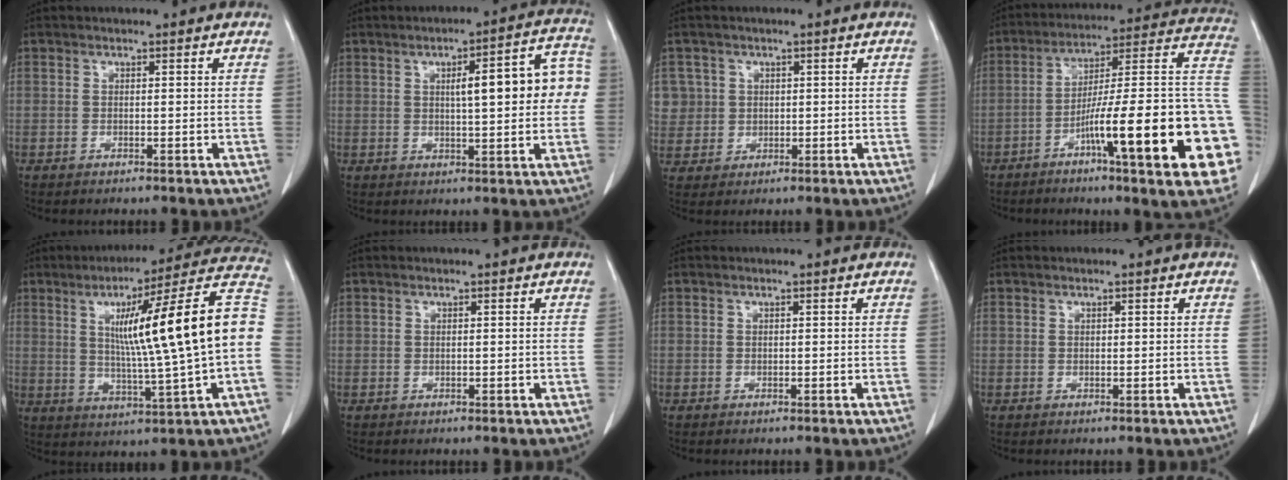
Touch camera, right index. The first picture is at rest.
{"total": 11.4, "force": [1.4, 2.4, 11.0], "torque": [-0.141, 0.036, 0.018]}
{"total": 6.1, "force": [1.6, 5.9, 0.2], "torque": [-0.002, 0.018, 0.043]}
{"total": 25.5, "force": [-7.3, 1.3, 24.4], "torque": [-0.260, 0.004, -0.116]}
{"total": 21.1, "force": [1.7, 0.0, 21.0], "torque": [-0.284, 0.028, 0.019]}
{"total": 0.0}
{"total": 0.0}
{"total": 0.0}